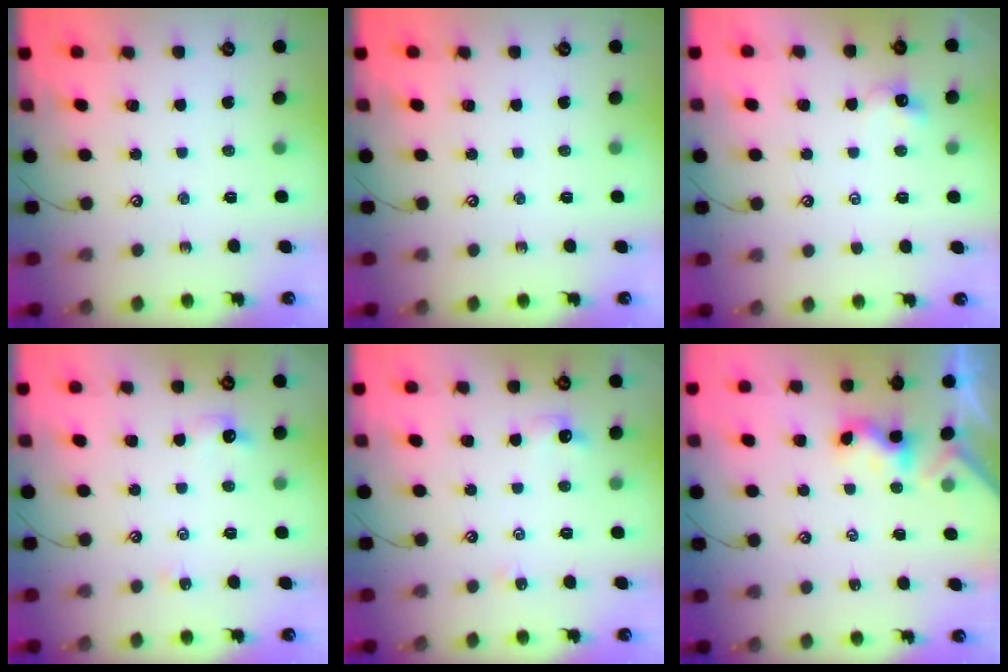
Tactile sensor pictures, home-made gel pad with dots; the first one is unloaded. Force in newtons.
{"total": 0.0}
{"total": 0.8, "press": 0.7, "slide": 0.4}
{"total": 1.9, "press": 1.8, "slide": 0.6}
{"total": 1.9, "press": 1.8, "slide": 0.6}
{"total": 2.3, "press": 2.3, "slide": 0.2}